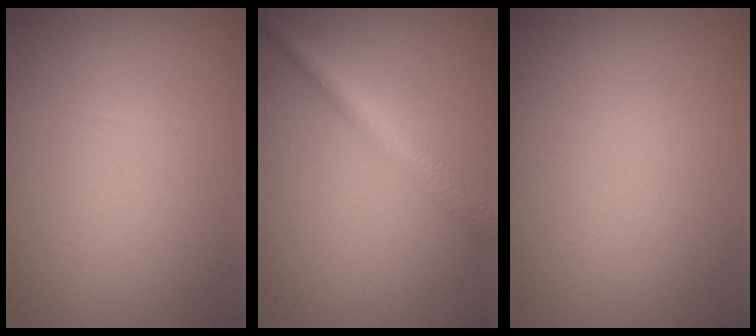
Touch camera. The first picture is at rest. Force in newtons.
{"total": 3.1, "press": 3.1, "slide": 0.1}
{"total": 0.0}